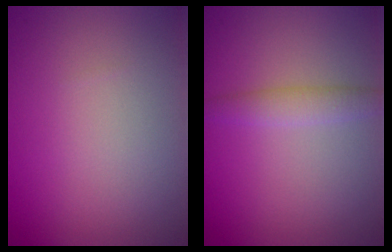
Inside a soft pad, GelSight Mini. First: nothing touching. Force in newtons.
{"total": 1.9, "press": 1.9, "slide": 0.1}